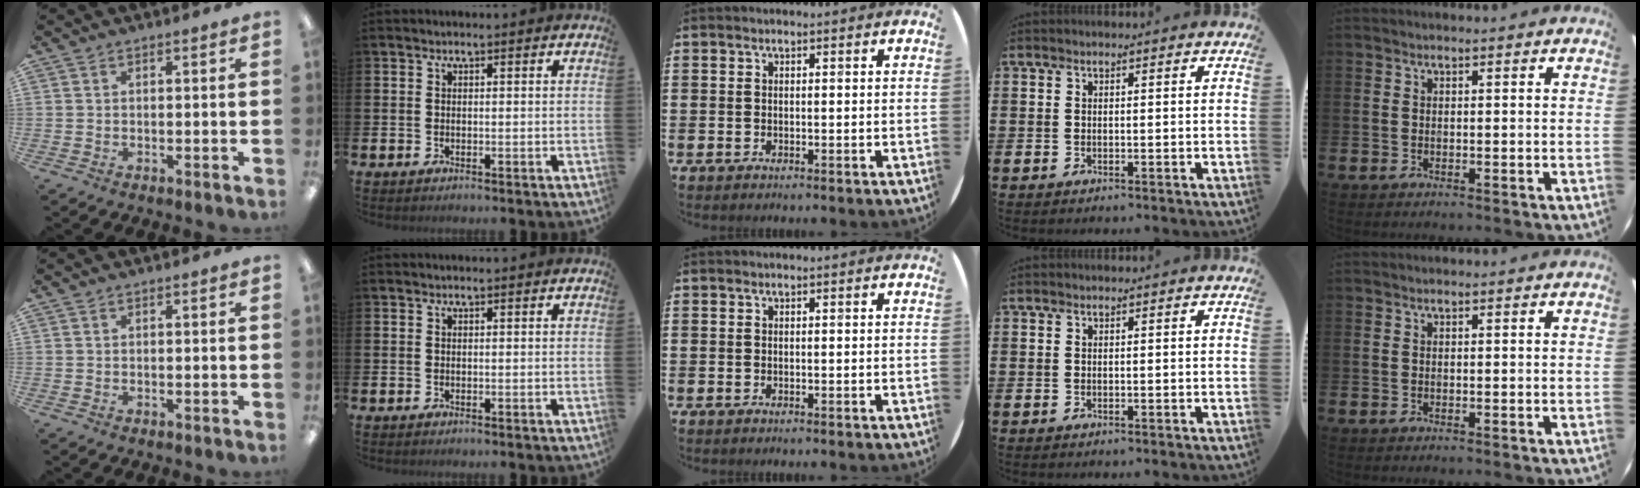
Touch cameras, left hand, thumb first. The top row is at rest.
{}